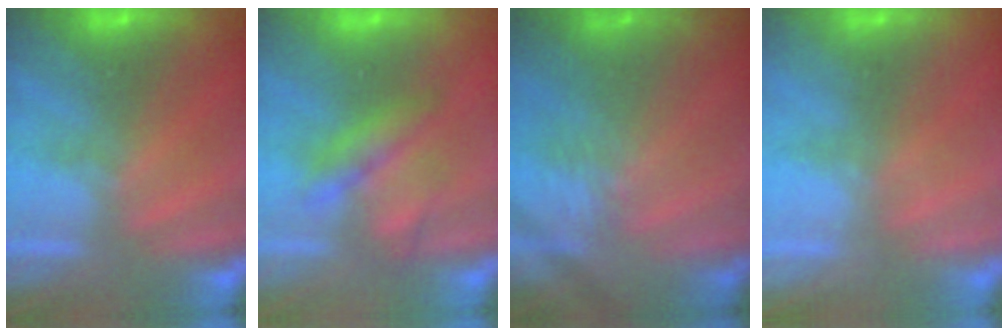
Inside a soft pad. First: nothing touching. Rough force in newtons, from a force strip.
{"total": 2.2}
{"total": 2.2}
{"total": 2.2}